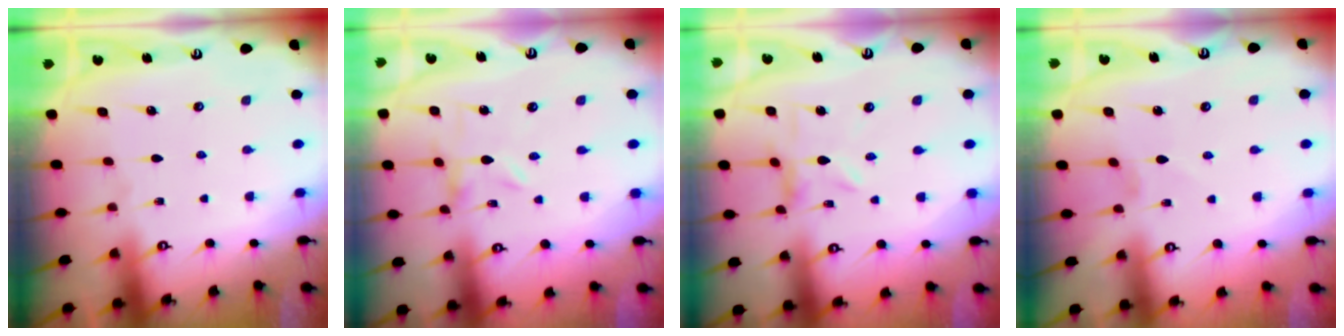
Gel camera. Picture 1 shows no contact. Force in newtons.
{"total": 0.0}
{"total": 2.0, "press": 2.0, "slide": 0.3}
{"total": 0.0}